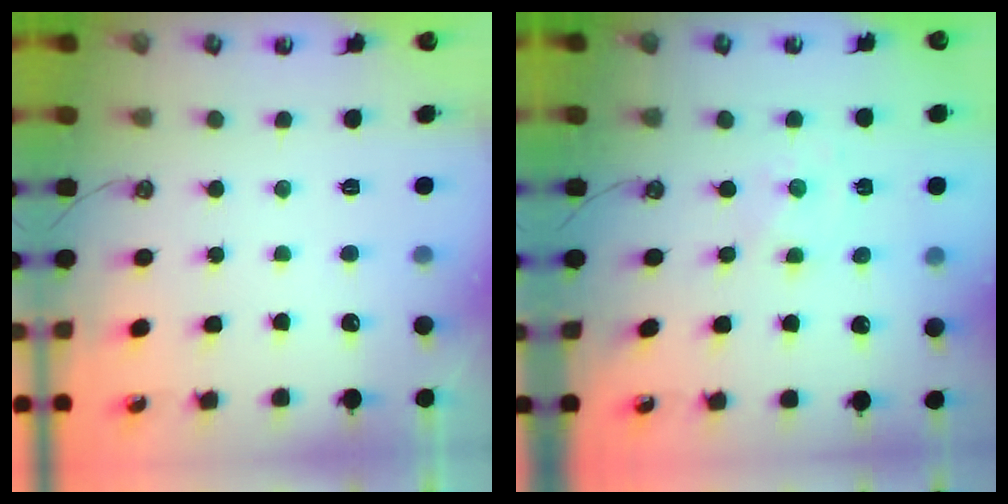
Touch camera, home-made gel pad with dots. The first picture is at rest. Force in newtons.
{"total": 0.0}